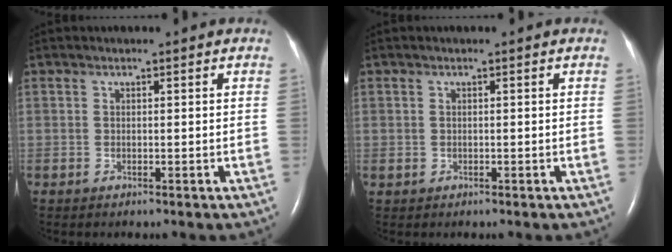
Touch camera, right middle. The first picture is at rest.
{"total": 0.5, "force": [-0.1, 0.5, 0.1], "torque": [-0.001, 0.003, 0.001]}